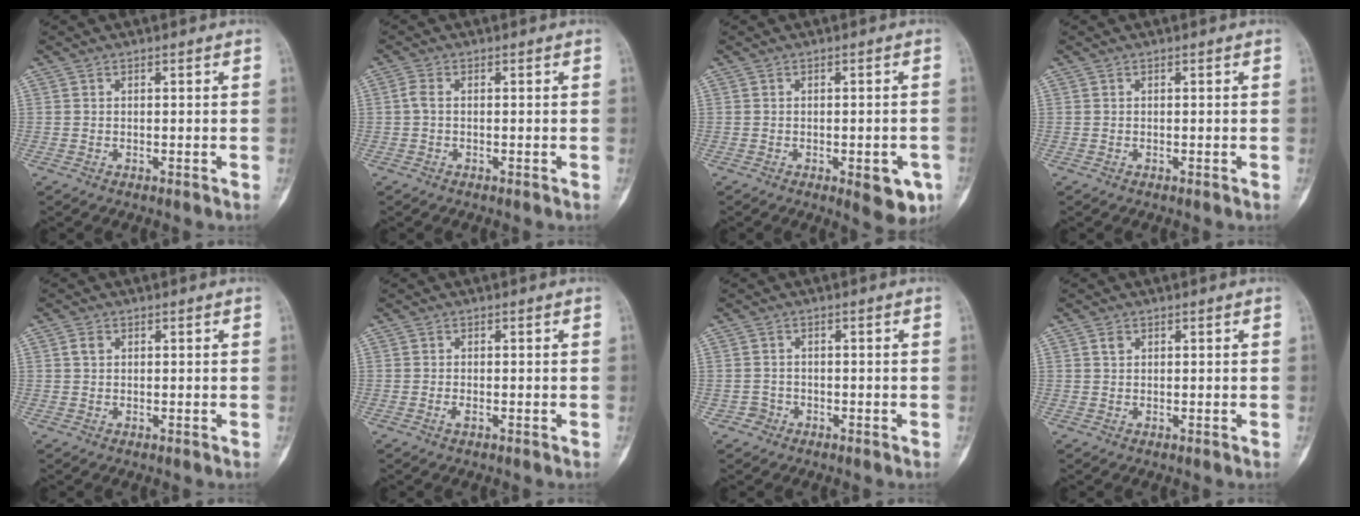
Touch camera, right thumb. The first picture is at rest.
{"total": 1.6, "force": [-0.1, 0.8, 1.4], "torque": [-0.033, 0.000, -0.005]}
{"total": 6.7, "force": [-2.6, 2.7, 5.5], "torque": [-0.047, 0.003, -0.025]}
{"total": 0.0}
{"total": 1.3, "force": [0.4, 1.0, 0.8], "torque": [-0.013, 0.003, 0.007]}
{"total": 0.9, "force": [-0.4, 0.4, 0.8], "torque": [-0.015, -0.001, -0.008]}
{"total": 1.7, "force": [-0.9, 1.4, -0.2], "torque": [0.016, 0.009, -0.021]}
{"total": 1.1, "force": [0.5, 0.8, 0.5], "torque": [-0.005, 0.000, 0.009]}